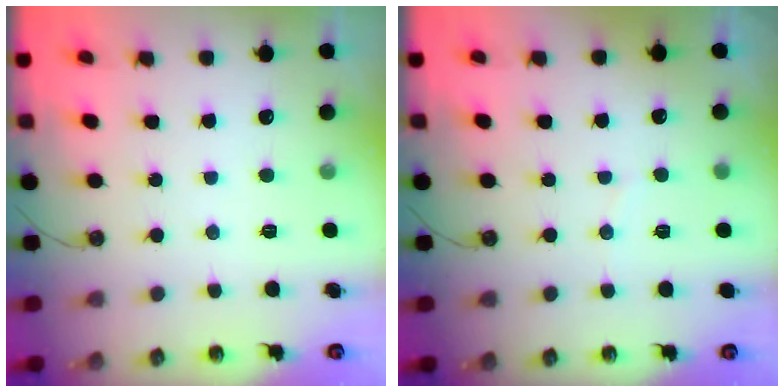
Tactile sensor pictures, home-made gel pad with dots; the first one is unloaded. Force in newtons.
{"total": 1.8, "press": 1.5, "slide": 1.1}